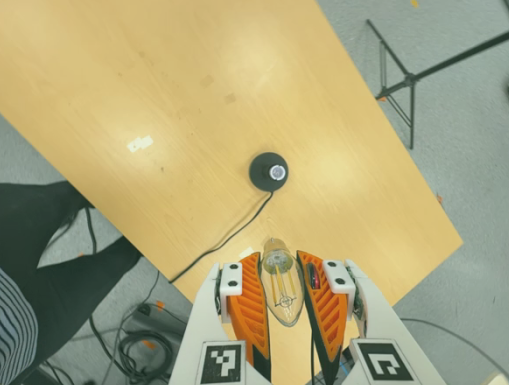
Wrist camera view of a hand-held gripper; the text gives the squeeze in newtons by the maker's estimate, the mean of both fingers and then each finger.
{"total": 22.1, "left": 24.2, "right": 19.9}